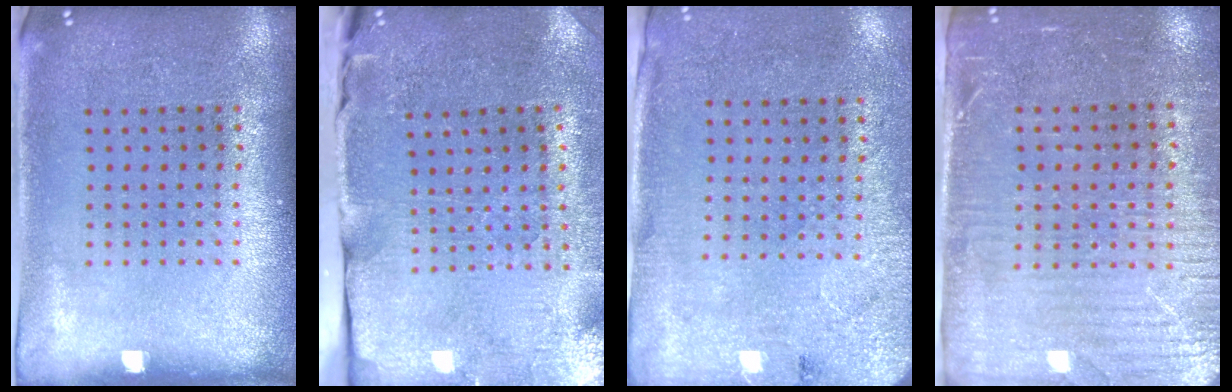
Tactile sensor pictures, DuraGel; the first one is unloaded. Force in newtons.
{"total": 3.7, "press": 3.6, "slide": 1.1}
{"total": 2.6, "press": 2.2, "slide": 1.4}
{"total": 3.6, "press": 3.2, "slide": 1.7}